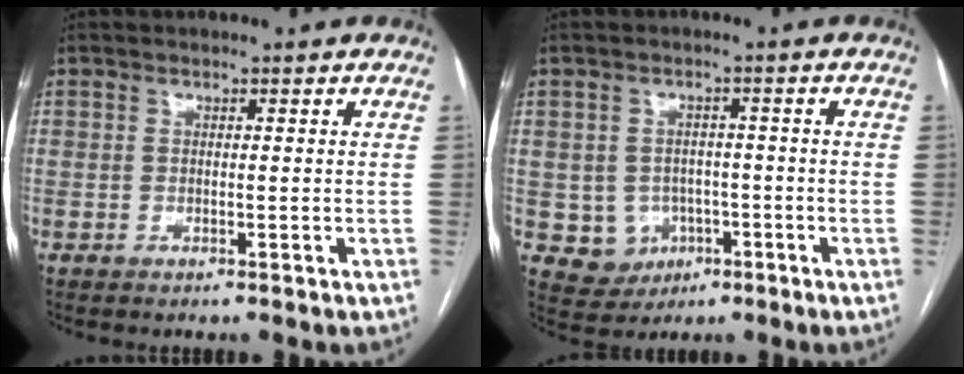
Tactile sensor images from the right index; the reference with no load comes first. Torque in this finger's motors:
{"motor_torque": [-0.05, 0.11, -0.20, -0.13]}